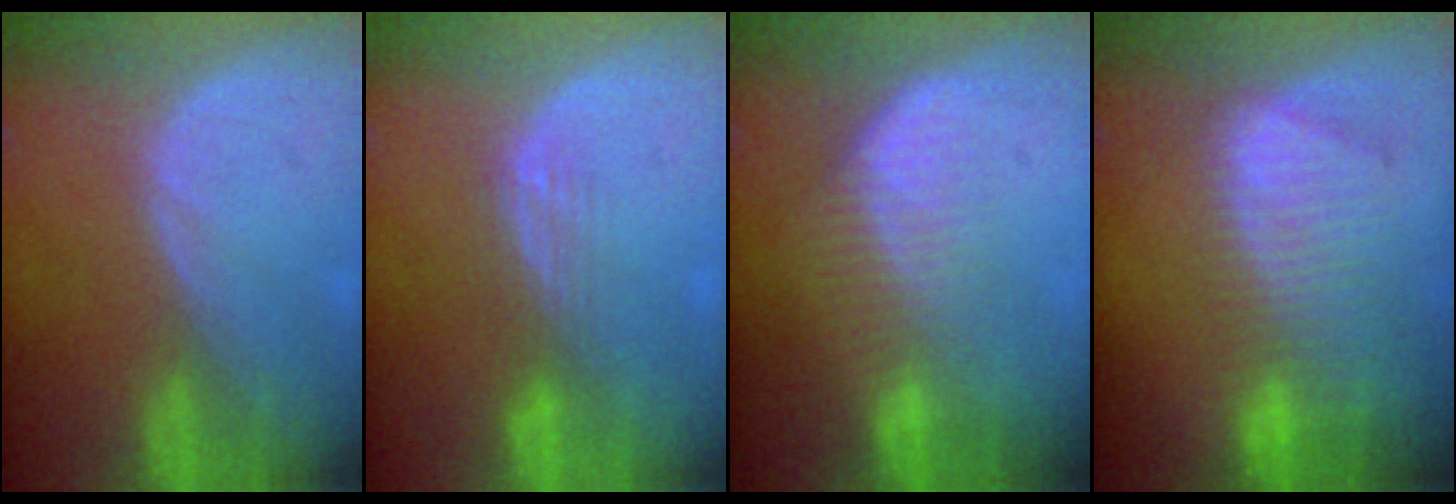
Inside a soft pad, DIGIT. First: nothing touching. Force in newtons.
{"total": 3.0, "press": 2.5, "slide": 1.6}
{"total": 6.5, "press": 6.0, "slide": 2.4}
{"total": 9.5, "press": 8.2, "slide": 4.6}